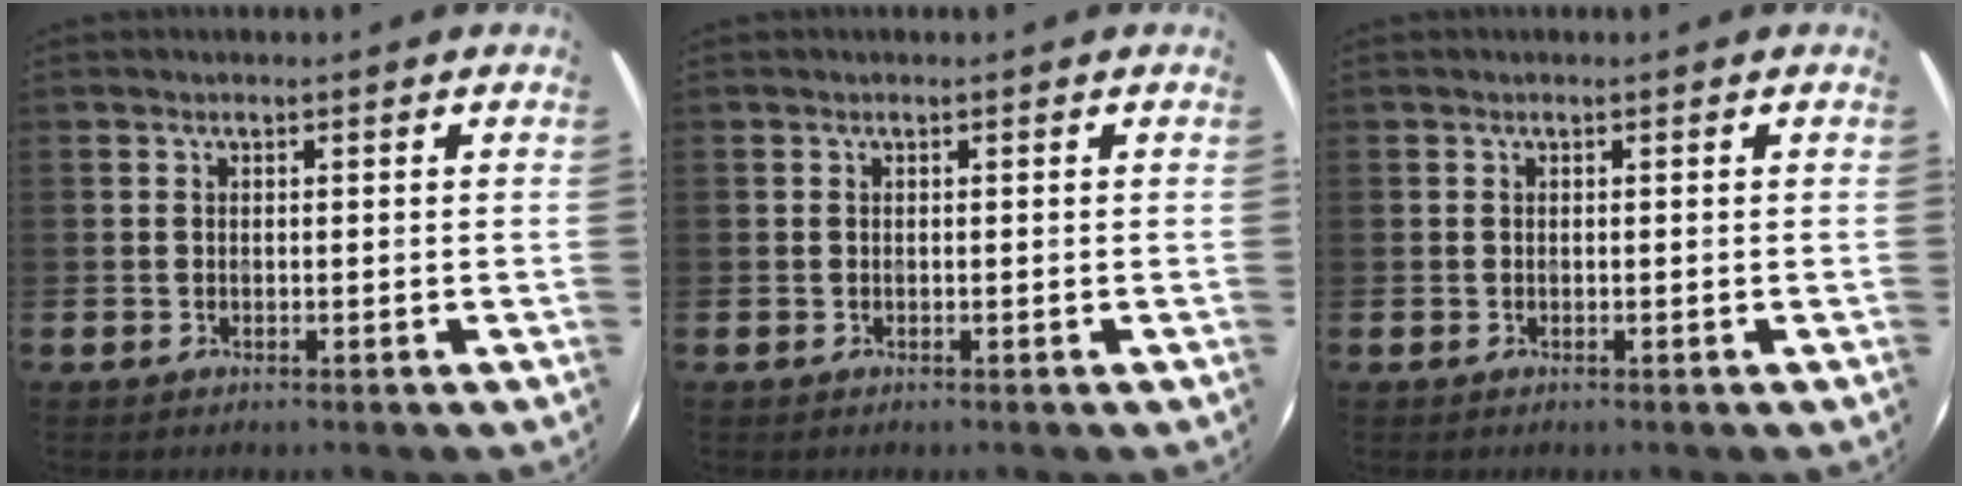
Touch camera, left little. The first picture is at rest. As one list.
[{"total": 0.0}, {"total": 0.0}]